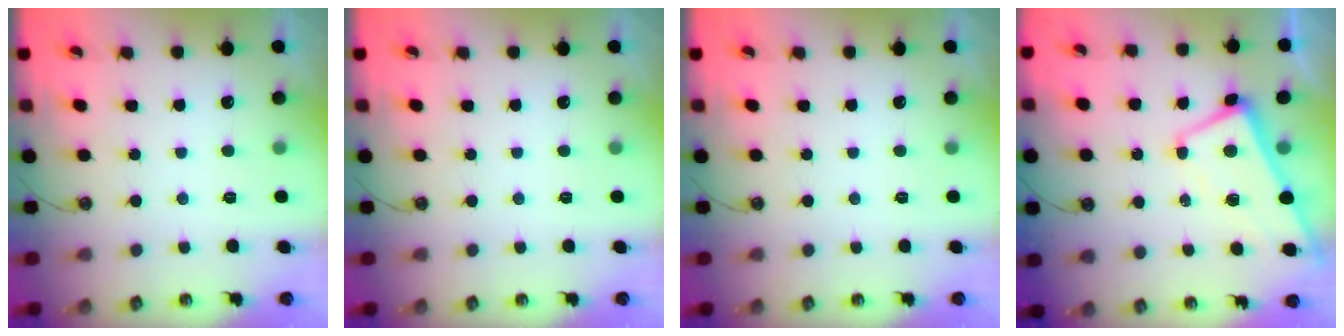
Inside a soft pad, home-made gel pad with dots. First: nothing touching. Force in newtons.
{"total": 0.0}
{"total": 0.0}
{"total": 1.2, "press": 0.9, "slide": 0.7}